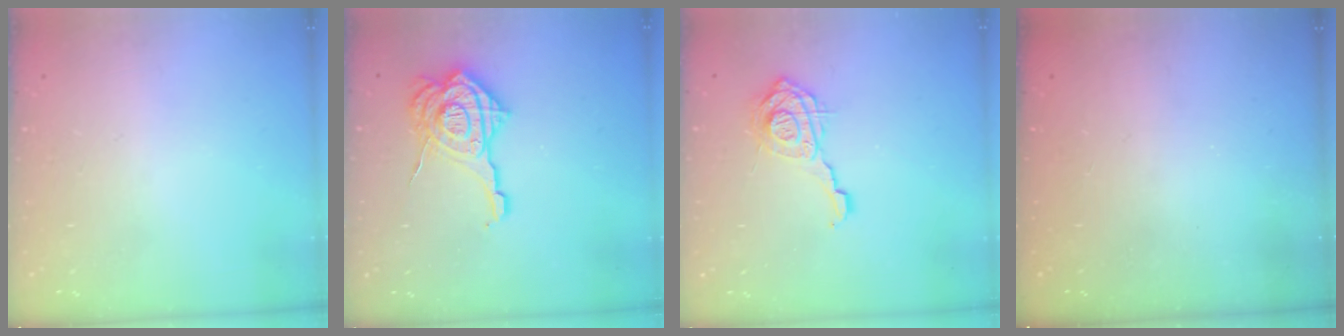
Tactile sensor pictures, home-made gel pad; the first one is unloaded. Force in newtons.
{"total": 18.6, "press": 18.5, "slide": 1.8}
{"total": 13.5, "press": 13.4, "slide": 1.9}
{"total": 2.3, "press": 2.2, "slide": 0.8}